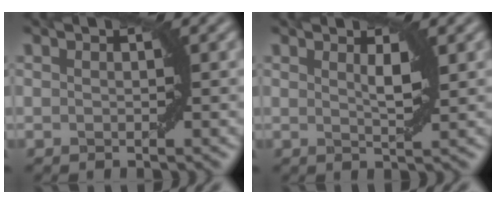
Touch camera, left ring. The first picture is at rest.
{"total": 1.5, "force": [0.8, 0.2, 1.3], "torque": [-0.020, -0.004, 0.013]}